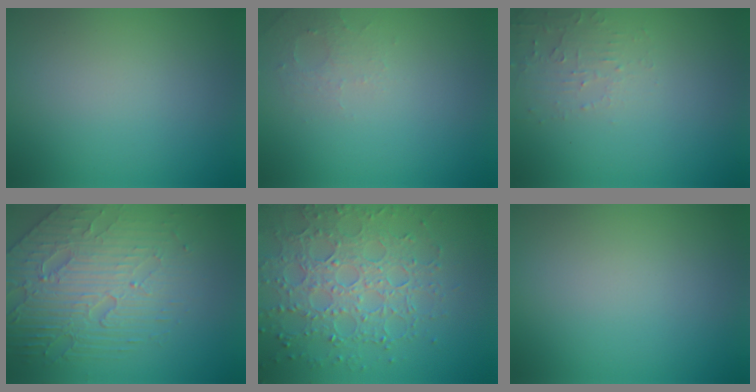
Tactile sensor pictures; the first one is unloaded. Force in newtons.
{"total": 1.6, "press": 1.5, "slide": 0.4}
{"total": 1.9, "press": 1.9, "slide": 0.3}
{"total": 6.9, "press": 5.3, "slide": 4.4}
{"total": 7.0, "press": 5.5, "slide": 4.4}
{"total": 0.0}